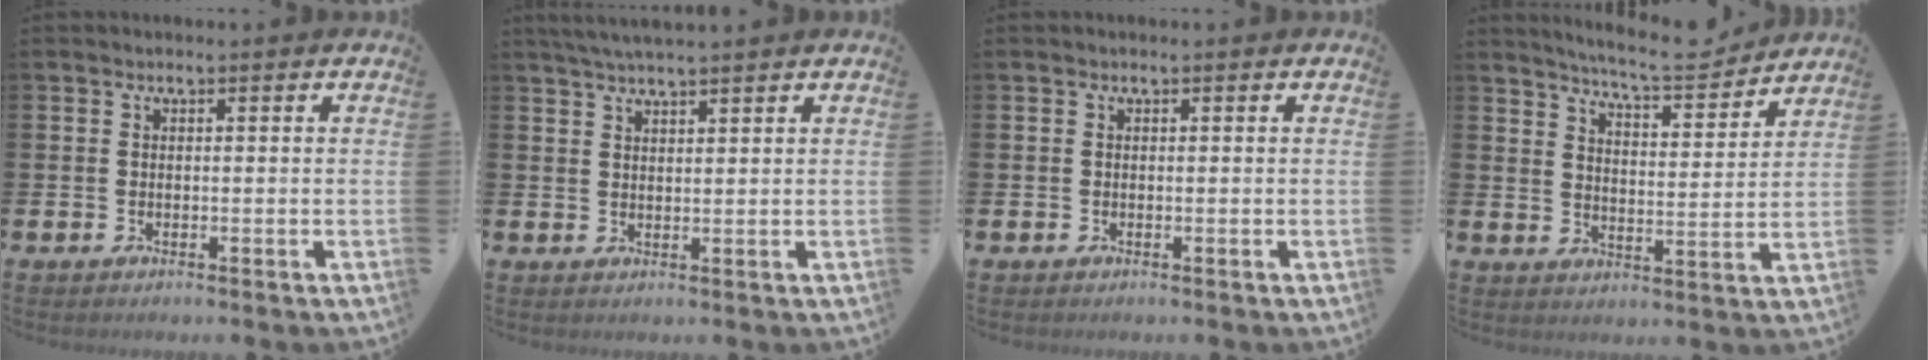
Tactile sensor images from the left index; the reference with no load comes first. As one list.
[{"total": 3.2, "force": [3.0, 0.1, 1.1], "torque": [-0.034, -0.002, 0.057]}, {"total": 0.0}, {"total": 7.2, "force": [6.9, 0.5, 2.0], "torque": [-0.049, -0.047, 0.120]}]